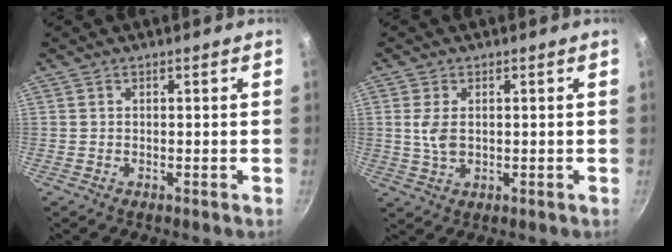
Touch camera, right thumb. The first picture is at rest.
{"total": 4.4, "force": [0.6, 2.8, 3.4], "torque": [-0.068, -0.003, 0.014]}